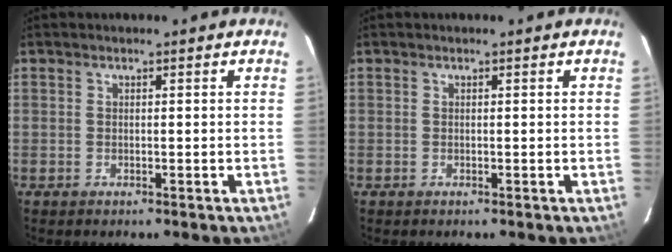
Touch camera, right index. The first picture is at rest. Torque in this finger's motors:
{"motor_torque": [0.00, 0.00, 0.03, 0.00]}